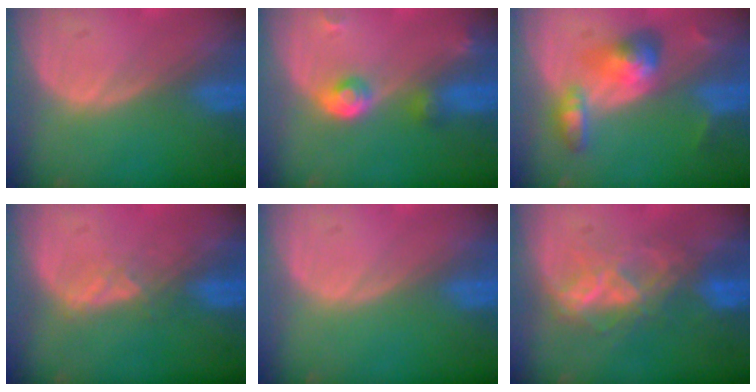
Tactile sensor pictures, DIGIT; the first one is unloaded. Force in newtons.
{"total": 4.0, "press": 3.9, "slide": 0.9}
{"total": 6.2, "press": 5.9, "slide": 1.8}
{"total": 2.3, "press": 2.2, "slide": 0.9}
{"total": 0.0}
{"total": 6.2, "press": 6.2, "slide": 0.8}